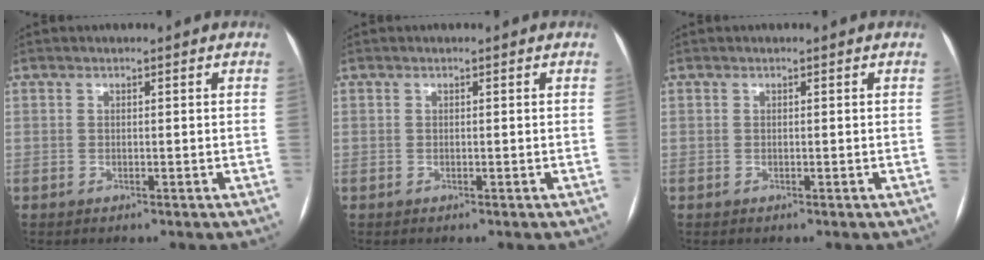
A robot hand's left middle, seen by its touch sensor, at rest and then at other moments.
{"total": 0.0}
{"total": 0.0}